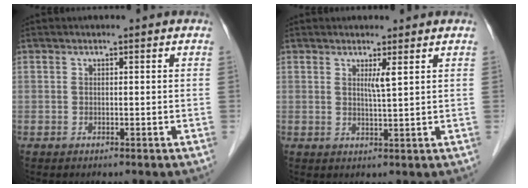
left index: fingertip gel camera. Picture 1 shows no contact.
{"total": 1.9, "force": [1.0, -0.4, 1.6], "torque": [-0.031, -0.008, 0.019]}